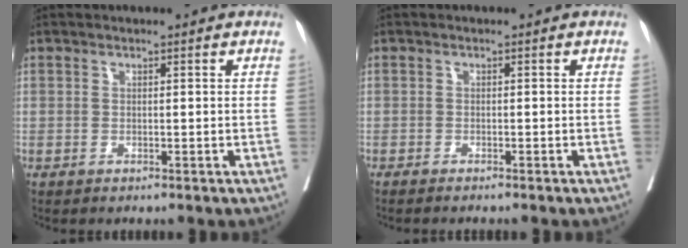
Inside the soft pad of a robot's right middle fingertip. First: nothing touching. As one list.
[{"total": 2.8, "force": [-2.5, 0.0, 1.4], "torque": [-0.020, -0.003, -0.031]}]